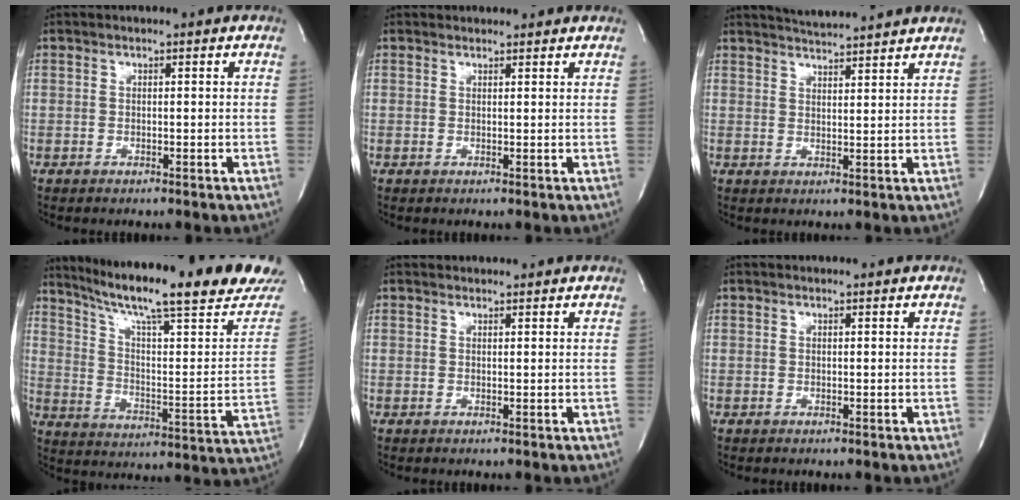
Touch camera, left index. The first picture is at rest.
{"total": 2.8, "force": [2.6, 0.8, 0.0], "torque": [-0.005, 0.010, 0.026]}
{"total": 7.7, "force": [7.4, -0.7, 2.1], "torque": [-0.047, 0.009, 0.103]}
{"total": 25.8, "force": [21.2, 0.4, 14.6], "torque": [-0.229, -0.069, 0.287]}
{"total": 3.6, "force": [3.5, 0.7, 0.4], "torque": [-0.009, 0.023, 0.040]}
{"total": 1.1, "force": [1.1, 0.3, 0.1], "torque": [-0.010, 0.011, 0.011]}